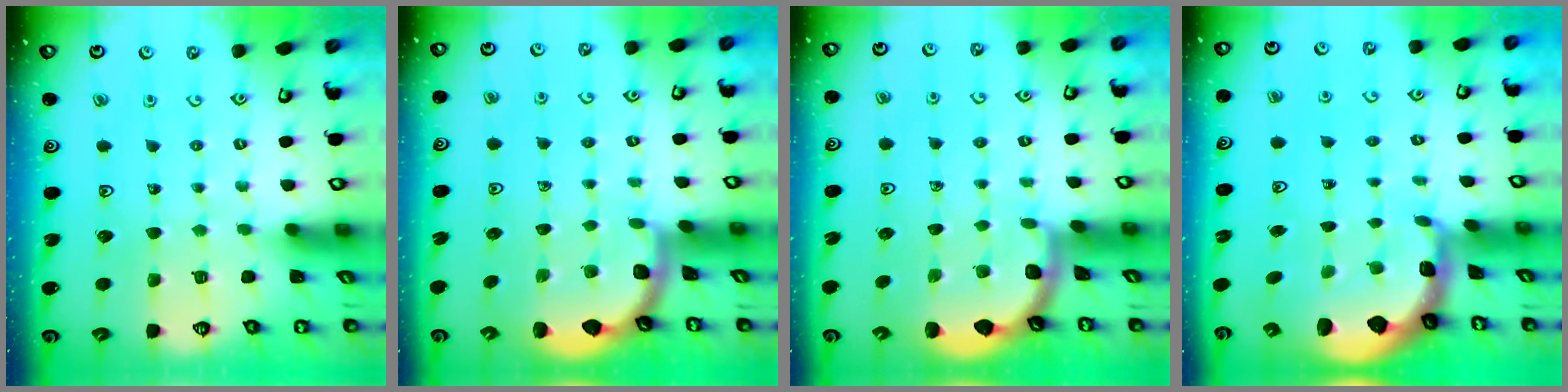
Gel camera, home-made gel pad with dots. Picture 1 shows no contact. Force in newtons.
{"total": 1.8, "press": 1.8, "slide": 0.0}
{"total": 1.8, "press": 1.8, "slide": 0.0}
{"total": 2.3, "press": 1.5, "slide": 1.8}